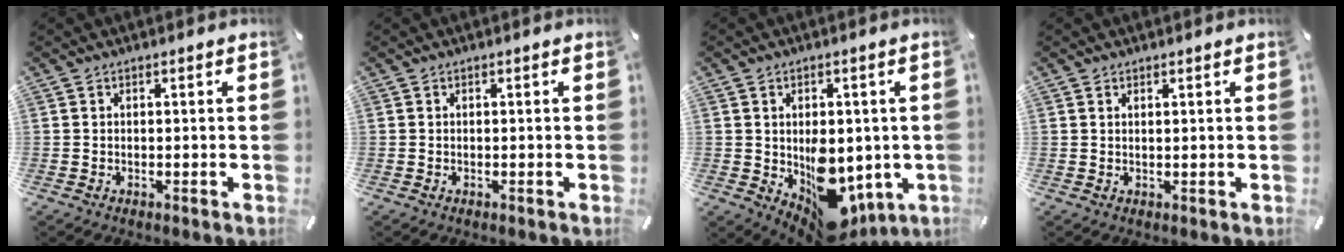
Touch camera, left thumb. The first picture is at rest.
{"total": 0.0}
{"total": 12.8, "force": [-3.4, 9.4, 8.0], "torque": [-0.085, -0.004, -0.045]}
{"total": 0.8, "force": [0.6, 0.0, 0.6], "torque": [-0.011, -0.003, 0.011]}